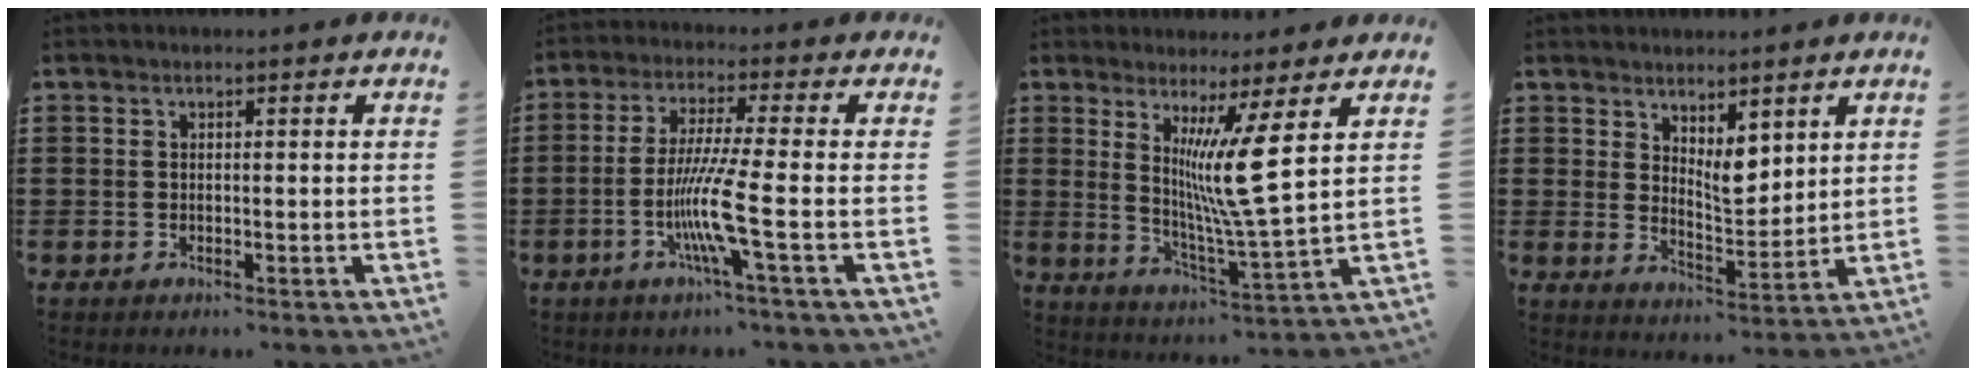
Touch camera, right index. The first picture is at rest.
{"total": 8.6, "force": [-2.5, -0.3, 8.2], "torque": [-0.174, -0.024, -0.054]}
{"total": 9.3, "force": [3.7, -1.1, 8.4], "torque": [-0.161, -0.024, 0.057]}
{"total": 5.4, "force": [3.6, 2.6, 3.1], "torque": [-0.054, -0.012, 0.063]}